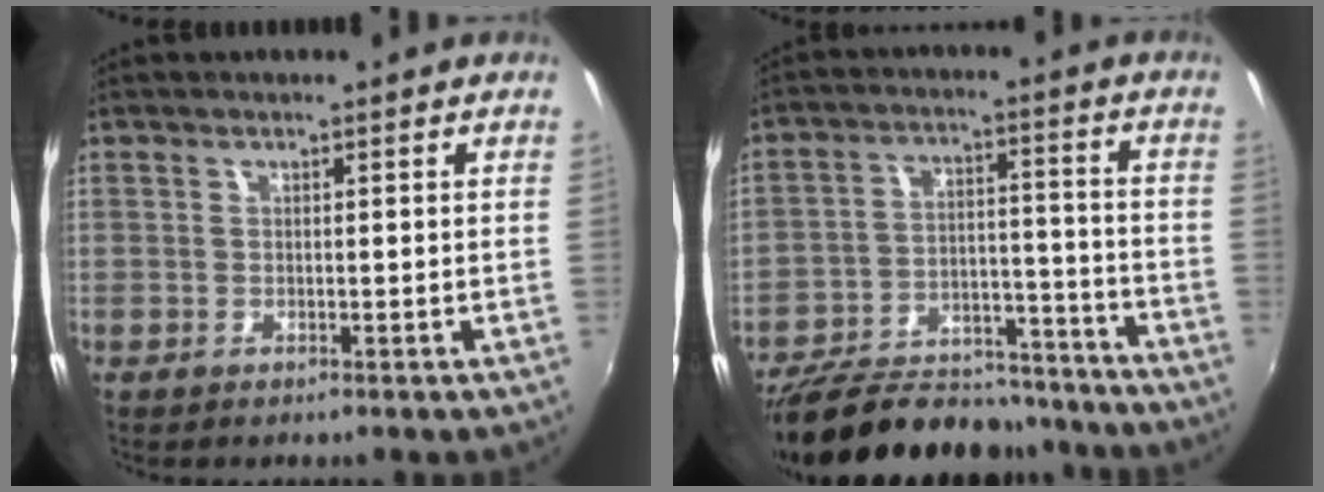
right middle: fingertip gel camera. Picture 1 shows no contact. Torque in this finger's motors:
{"motor_torque": [0.37, -1.66, -1.00, -0.21]}